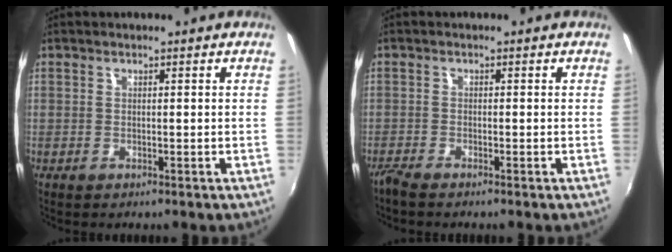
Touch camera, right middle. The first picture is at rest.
{"total": 2.0, "force": [-1.8, 0.1, 0.8], "torque": [-0.027, -0.007, -0.039]}